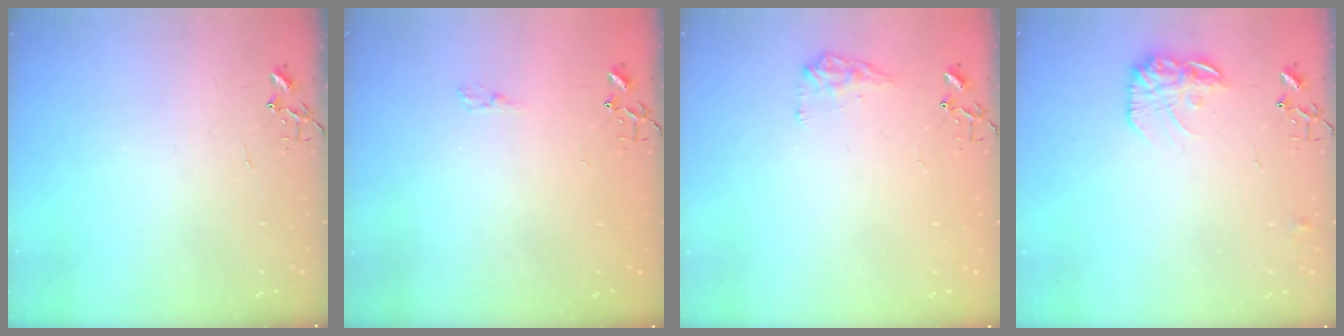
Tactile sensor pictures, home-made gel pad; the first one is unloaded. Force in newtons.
{"total": 4.7, "press": 4.7, "slide": 0.6}
{"total": 8.9, "press": 8.9, "slide": 0.4}
{"total": 12.7, "press": 12.7, "slide": 0.6}